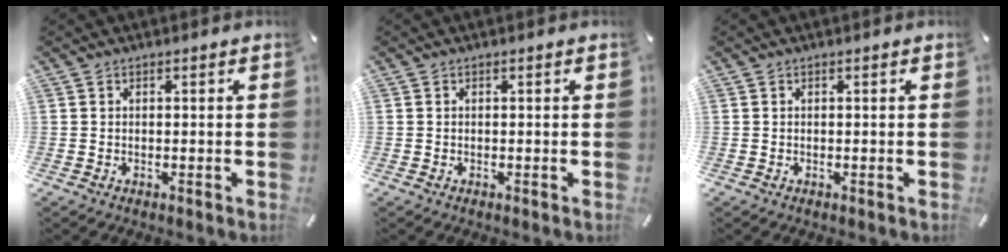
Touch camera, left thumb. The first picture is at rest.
{"total": 0.0}
{"total": 0.0}